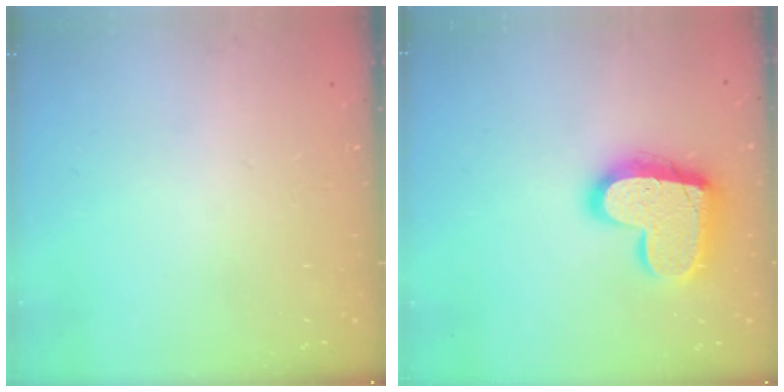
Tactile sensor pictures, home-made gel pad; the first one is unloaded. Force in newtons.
{"total": 18.3, "press": 18.3, "slide": 1.2}